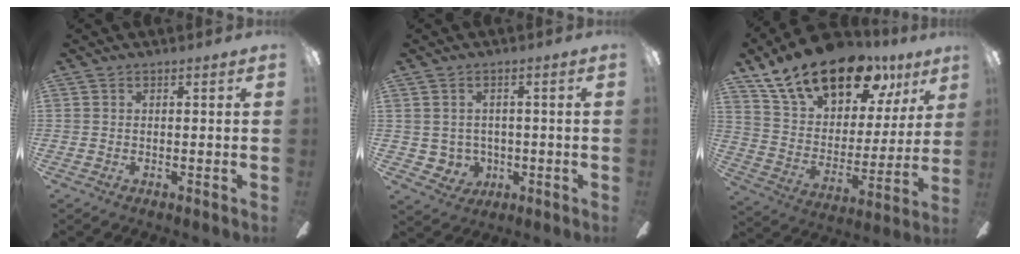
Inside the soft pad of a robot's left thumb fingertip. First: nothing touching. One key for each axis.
{"total": 3.7, "fx": 0.1, "fy": 3.7, "fz": 0.7, "tx": -0.030, "ty": -0.004, "tz": 0.002}
{"total": 20.8, "fx": 14.9, "fy": 9.6, "fz": 10.9, "tx": -0.183, "ty": -0.088, "tz": 0.260}